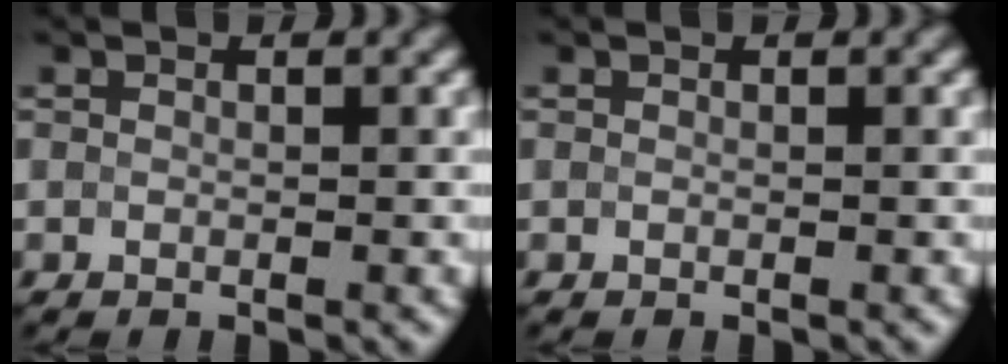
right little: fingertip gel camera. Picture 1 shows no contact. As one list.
[{"total": 0.0}]